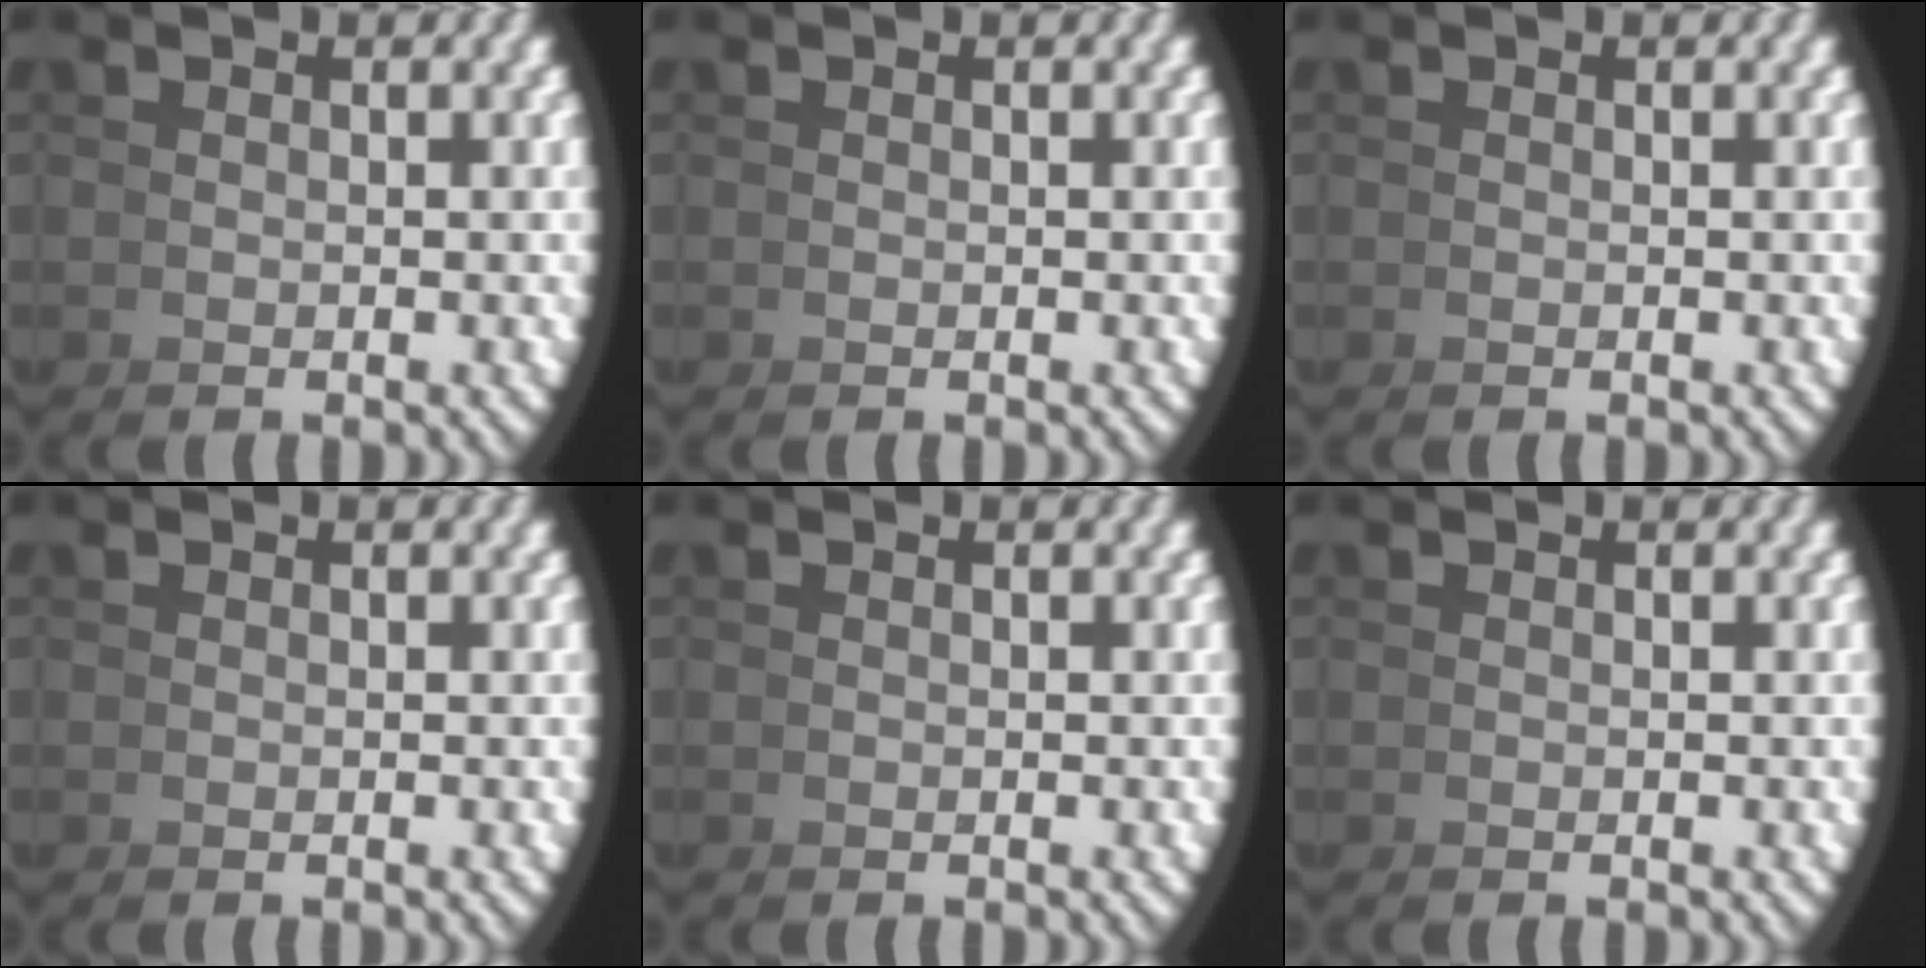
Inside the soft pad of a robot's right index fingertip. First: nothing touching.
{"total": 0.0}
{"total": 0.0}
{"total": 0.0}
{"total": 0.0}
{"total": 0.0}